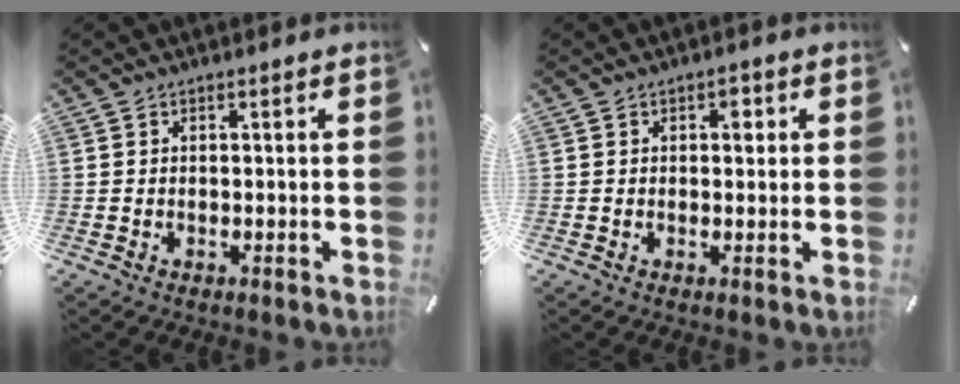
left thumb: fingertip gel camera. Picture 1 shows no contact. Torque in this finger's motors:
{"motor_torque": [0.20, 0.37, 0.01, -0.16, 0.01]}